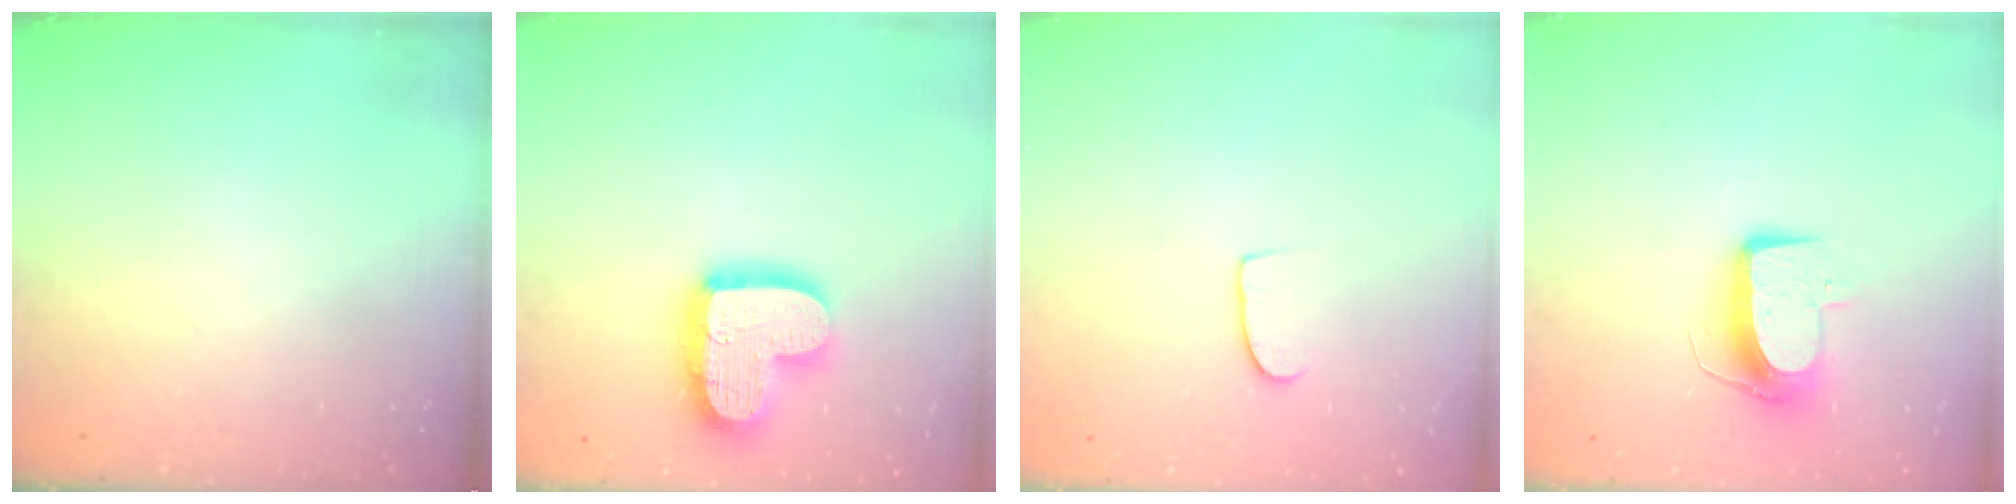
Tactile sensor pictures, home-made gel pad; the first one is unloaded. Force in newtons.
{"total": 17.1, "press": 17.0, "slide": 1.5}
{"total": 6.5, "press": 6.5, "slide": 0.5}
{"total": 10.0, "press": 10.0, "slide": 0.5}